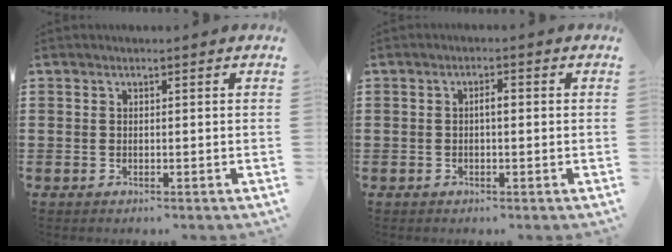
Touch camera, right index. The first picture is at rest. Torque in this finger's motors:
{"motor_torque": [0.69, -0.40, 0.06, 0.06]}